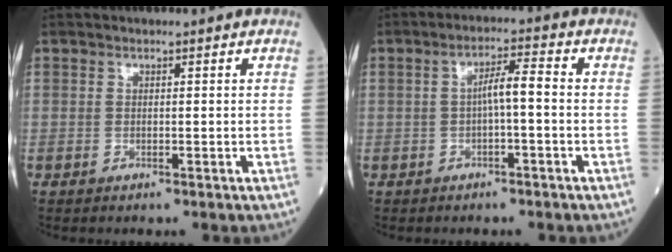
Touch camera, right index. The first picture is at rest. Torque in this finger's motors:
{"motor_torque": [0.70, 0.00, 0.34, 0.08]}